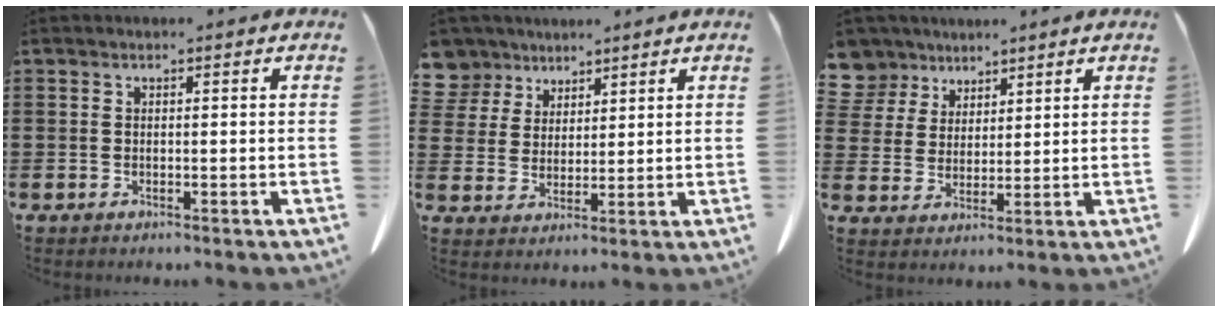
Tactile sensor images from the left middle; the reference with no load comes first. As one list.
[{"total": 5.9, "force": [4.5, 3.8, 0.2], "torque": [-0.030, -0.016, 0.083]}, {"total": 6.3, "force": [4.8, 4.0, 0.3], "torque": [-0.034, -0.018, 0.090]}]